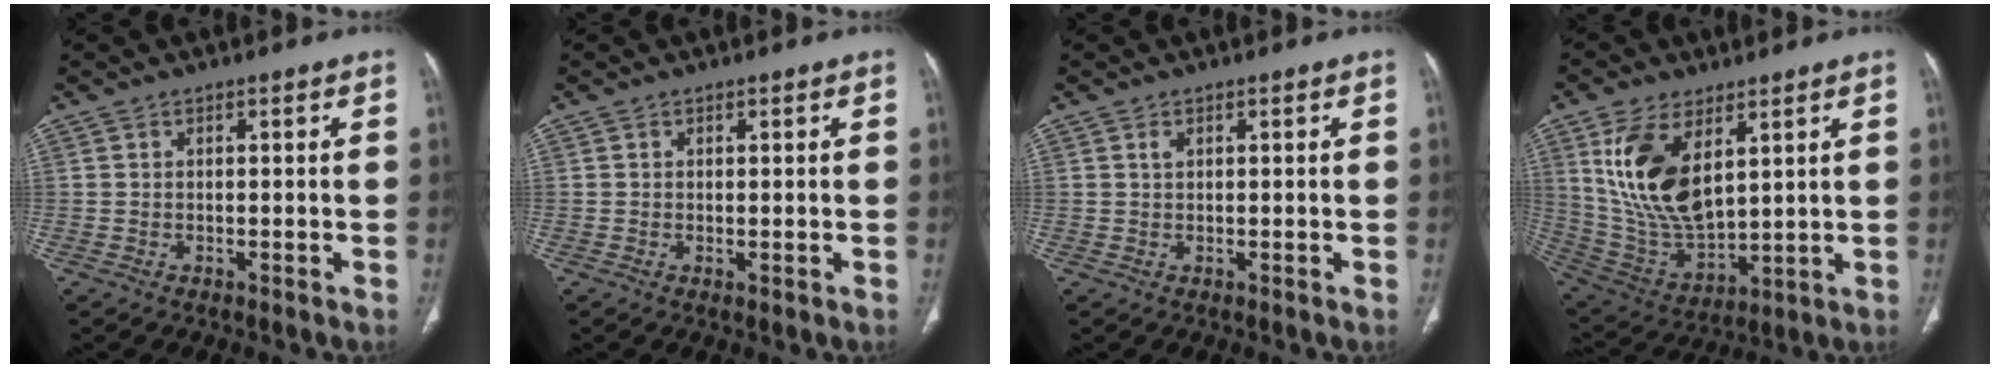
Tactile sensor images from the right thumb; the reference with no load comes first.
{"total": 0.5, "force": [0.0, 0.3, 0.4], "torque": [-0.014, -0.004, 0.003]}
{"total": 0.8, "force": [0.4, 0.5, 0.6], "torque": [-0.013, 0.003, 0.010]}
{"total": 16.9, "force": [6.2, 8.7, 13.1], "torque": [-0.244, -0.028, 0.138]}